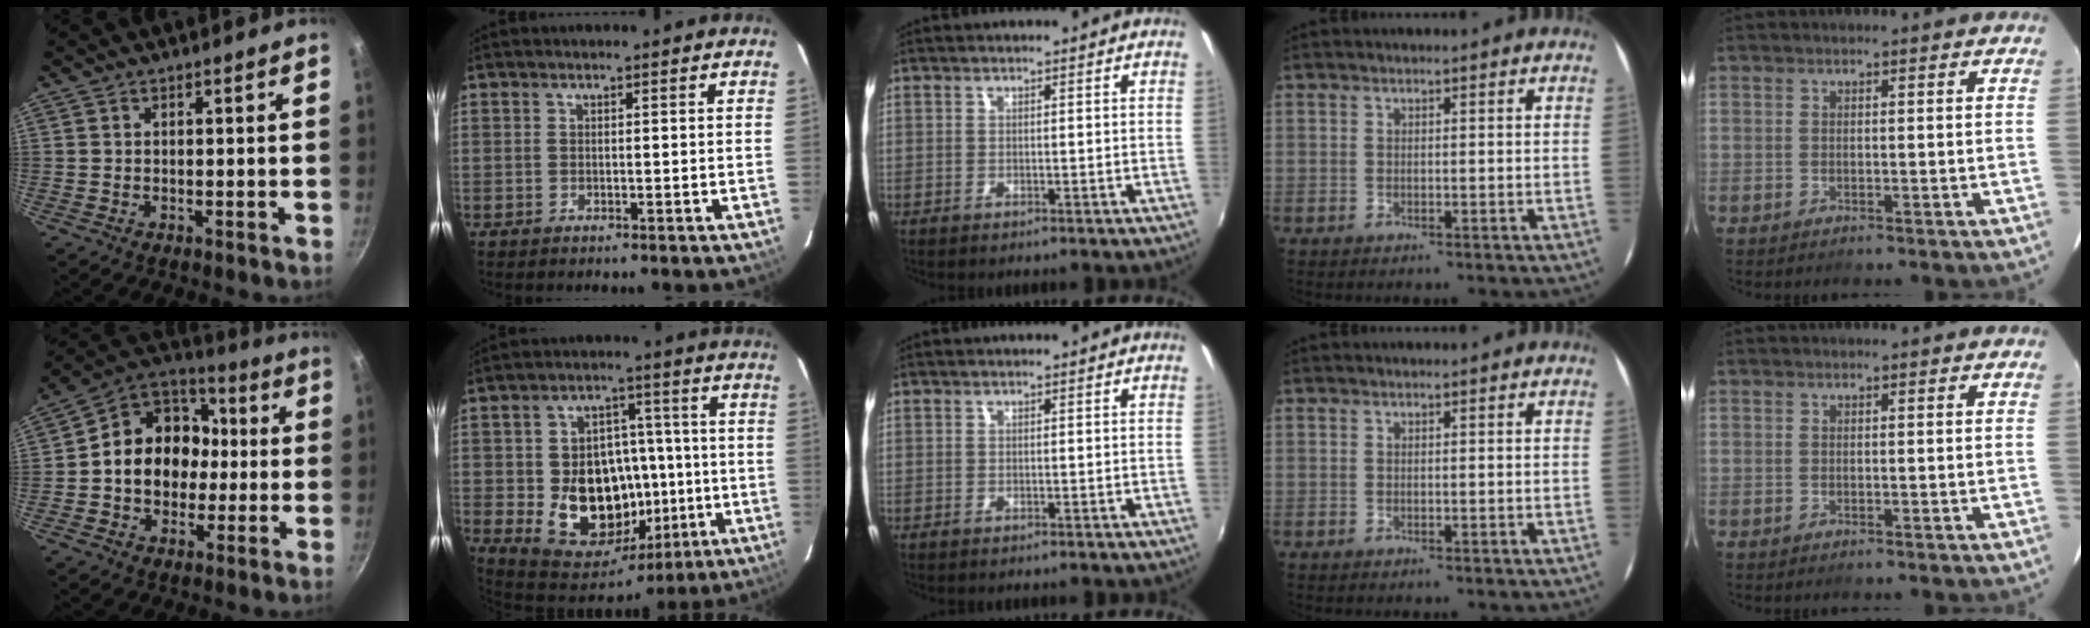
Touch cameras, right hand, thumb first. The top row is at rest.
{"thumb": {"total": 17.1, "force": [-0.3, 14.0, 9.8], "torque": [-0.122, 0.043, -0.019]}, "index": {"total": 18.7, "force": [-3.1, 15.0, 10.7], "torque": [-0.225, 0.023, -0.018]}}